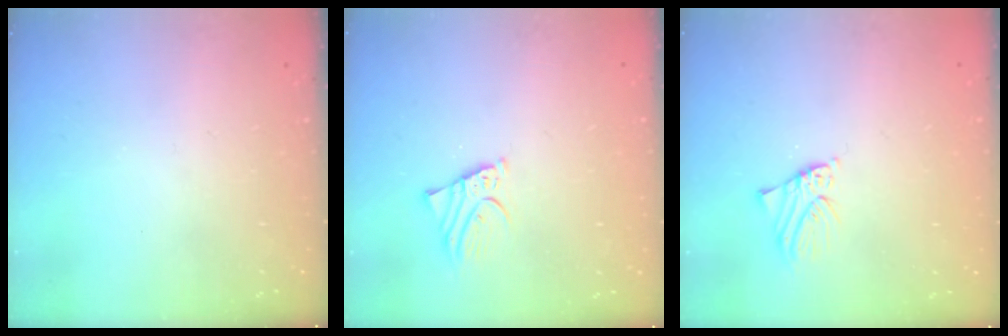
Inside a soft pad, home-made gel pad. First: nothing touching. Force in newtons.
{"total": 2.2, "press": 2.2, "slide": 0.1}
{"total": 1.6, "press": 1.6, "slide": 0.1}